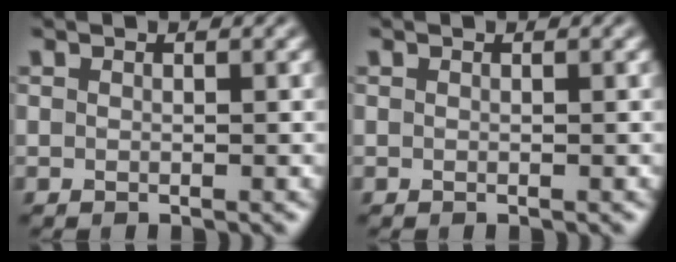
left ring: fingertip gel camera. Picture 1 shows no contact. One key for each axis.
{"total": 0.0}